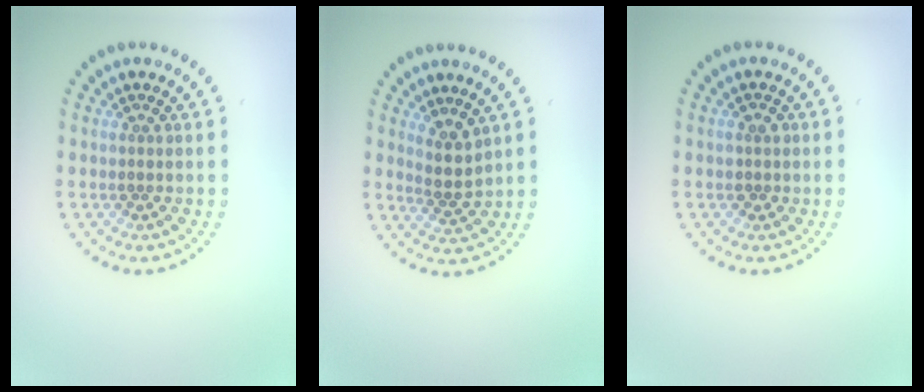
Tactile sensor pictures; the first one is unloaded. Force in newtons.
{"total": 2.4, "press": 1.8, "slide": 1.7}
{"total": 1.2, "press": 1.0, "slide": 0.6}